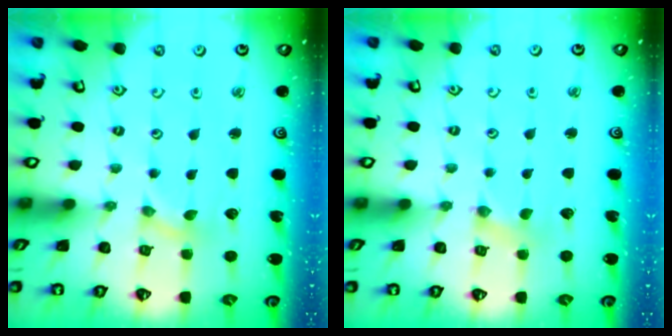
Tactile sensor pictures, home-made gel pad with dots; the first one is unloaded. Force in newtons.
{"total": 0.8, "press": 0.8, "slide": 0.1}